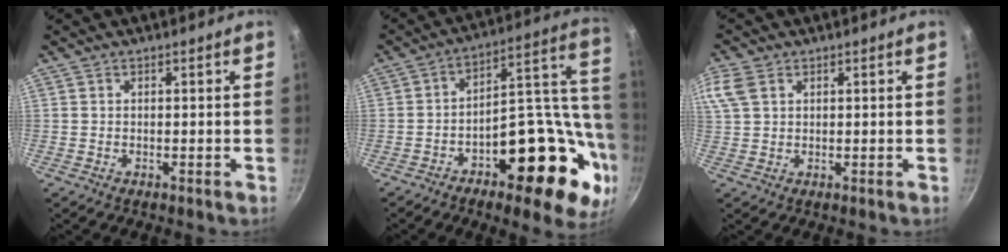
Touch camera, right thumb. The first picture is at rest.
{"total": 25.2, "force": [-8.6, 12.4, 20.1], "torque": [-0.203, 0.063, -0.116]}
{"total": 6.0, "force": [2.6, 3.9, 3.7], "torque": [-0.084, 0.014, 0.053]}